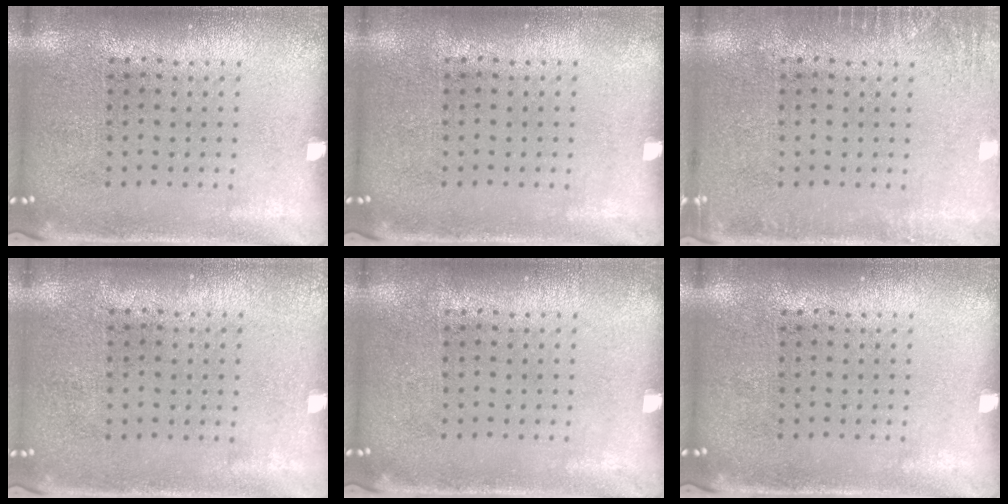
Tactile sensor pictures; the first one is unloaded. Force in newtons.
{"total": 0.0}
{"total": 1.6, "press": 1.6, "slide": 0.2}
{"total": 0.0}
{"total": 0.0}
{"total": 0.0}